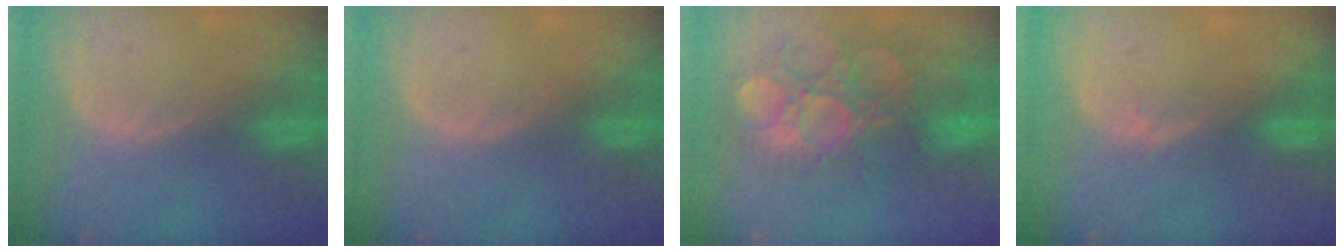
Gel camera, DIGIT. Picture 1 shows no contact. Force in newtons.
{"total": 0.0}
{"total": 11.8, "press": 11.2, "slide": 3.7}
{"total": 1.0, "press": 0.7, "slide": 0.7}